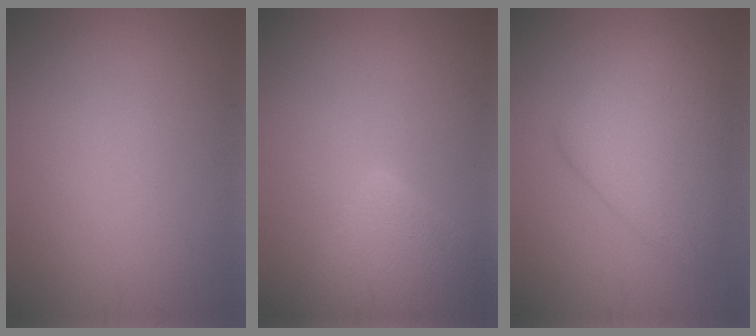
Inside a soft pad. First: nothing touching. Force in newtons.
{"total": 5.3, "press": 5.3, "slide": 0.2}
{"total": 5.6, "press": 5.6, "slide": 0.0}